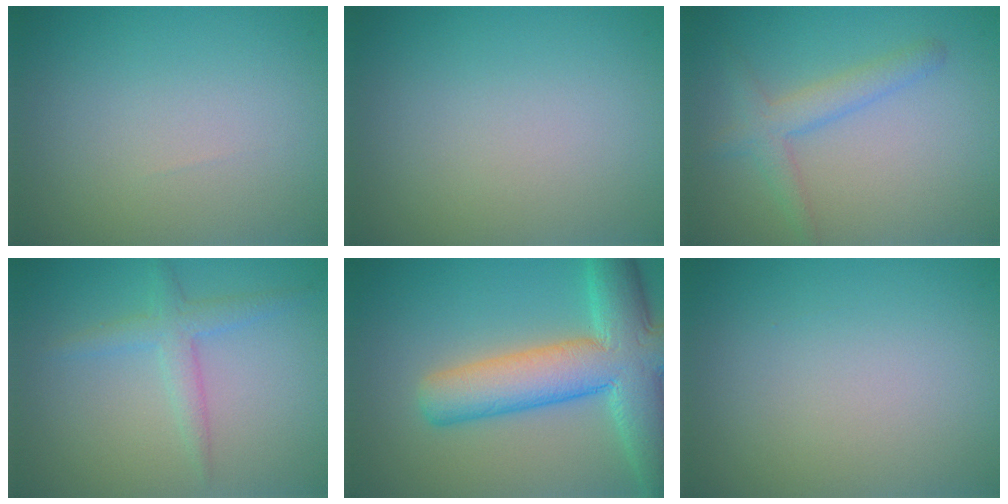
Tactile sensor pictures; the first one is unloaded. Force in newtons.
{"total": 0.0}
{"total": 2.0, "press": 2.0, "slide": 0.1}
{"total": 2.2, "press": 2.2, "slide": 0.1}
{"total": 9.5, "press": 9.5, "slide": 0.4}
{"total": 0.0}